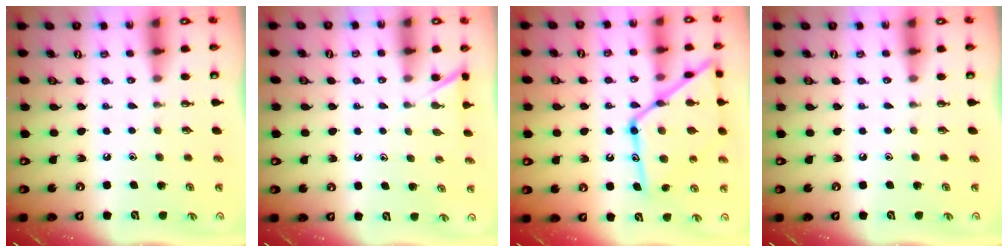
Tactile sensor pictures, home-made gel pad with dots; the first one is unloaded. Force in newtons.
{"total": 2.7, "press": 2.7, "slide": 0.3}
{"total": 21.4, "press": 21.3, "slide": 1.6}
{"total": 0.0}